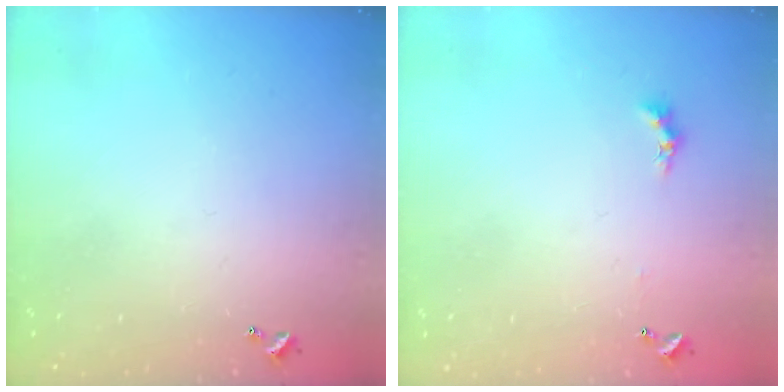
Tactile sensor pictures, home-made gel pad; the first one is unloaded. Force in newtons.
{"total": 0.6, "press": 0.4, "slide": 0.5}